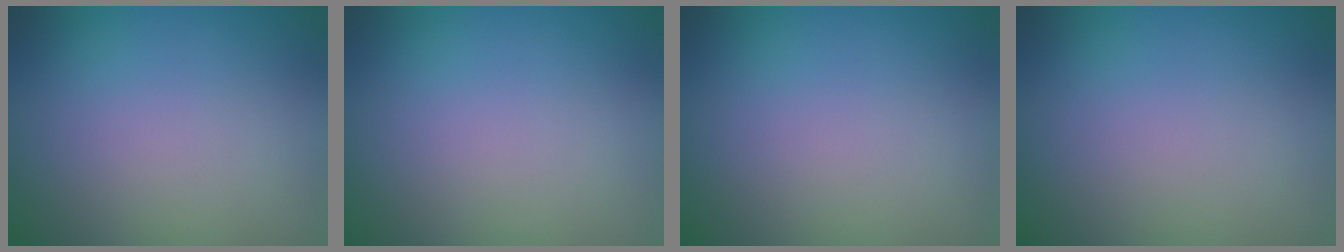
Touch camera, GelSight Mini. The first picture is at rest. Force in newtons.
{"total": 0.0}
{"total": 0.0}
{"total": 0.0}